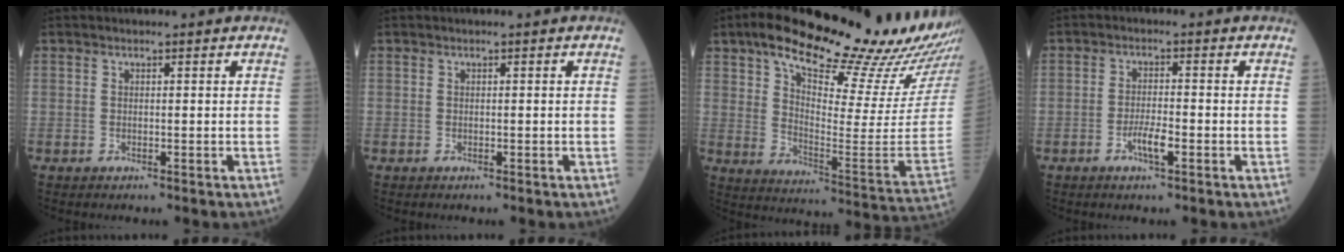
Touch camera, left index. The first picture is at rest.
{"total": 0.0}
{"total": 27.1, "force": [22.7, 2.2, 14.6], "torque": [-0.233, -0.064, 0.304]}
{"total": 3.2, "force": [-1.5, 0.6, 2.8], "torque": [-0.057, 0.000, -0.029]}